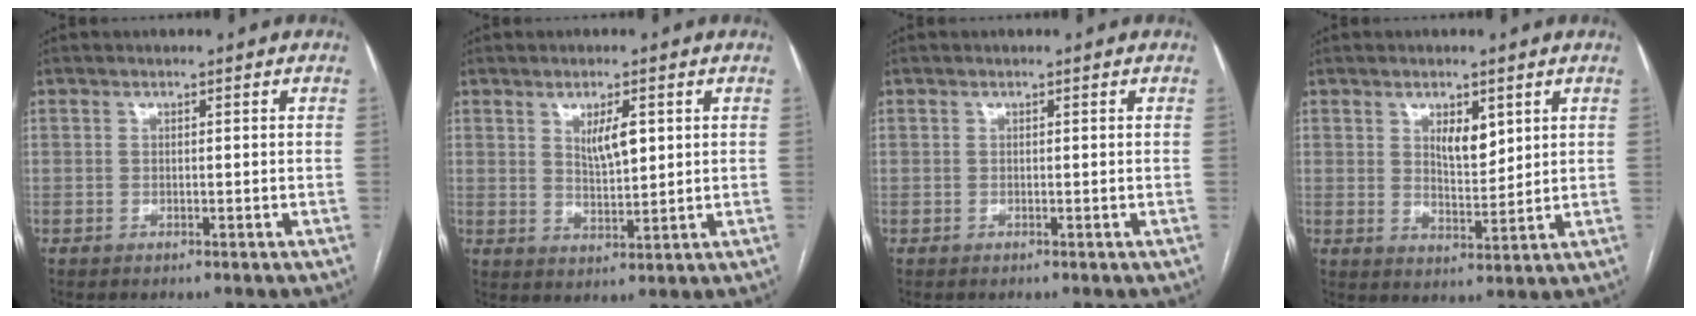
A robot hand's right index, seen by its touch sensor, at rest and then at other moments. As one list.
[{"total": 4.7, "force": [1.8, 1.4, 4.1], "torque": [-0.073, -0.004, 0.035]}, {"total": 0.0}, {"total": 4.8, "force": [2.2, 2.2, 3.7], "torque": [-0.062, -0.005, 0.042]}]